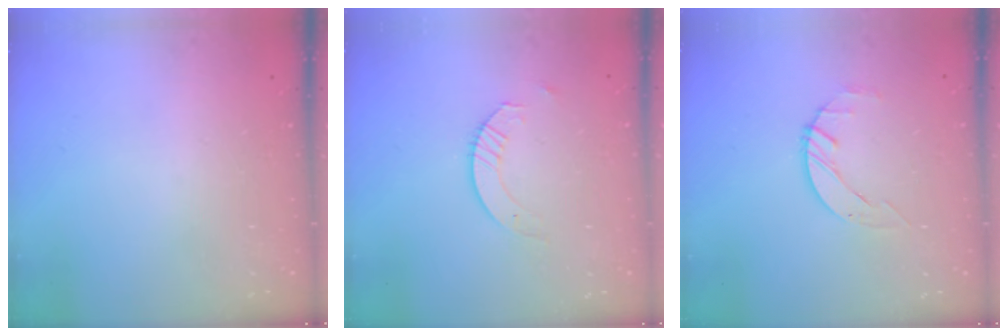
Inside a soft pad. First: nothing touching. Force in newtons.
{"total": 4.1, "press": 4.1, "slide": 0.4}
{"total": 1.4, "press": 1.4, "slide": 0.2}